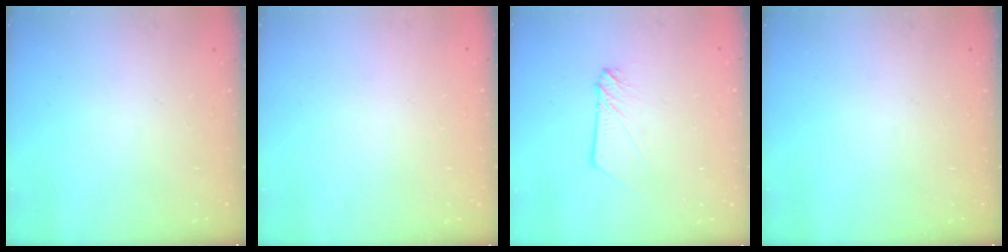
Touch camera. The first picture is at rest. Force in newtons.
{"total": 0.0}
{"total": 3.6, "press": 3.5, "slide": 0.4}
{"total": 0.0}